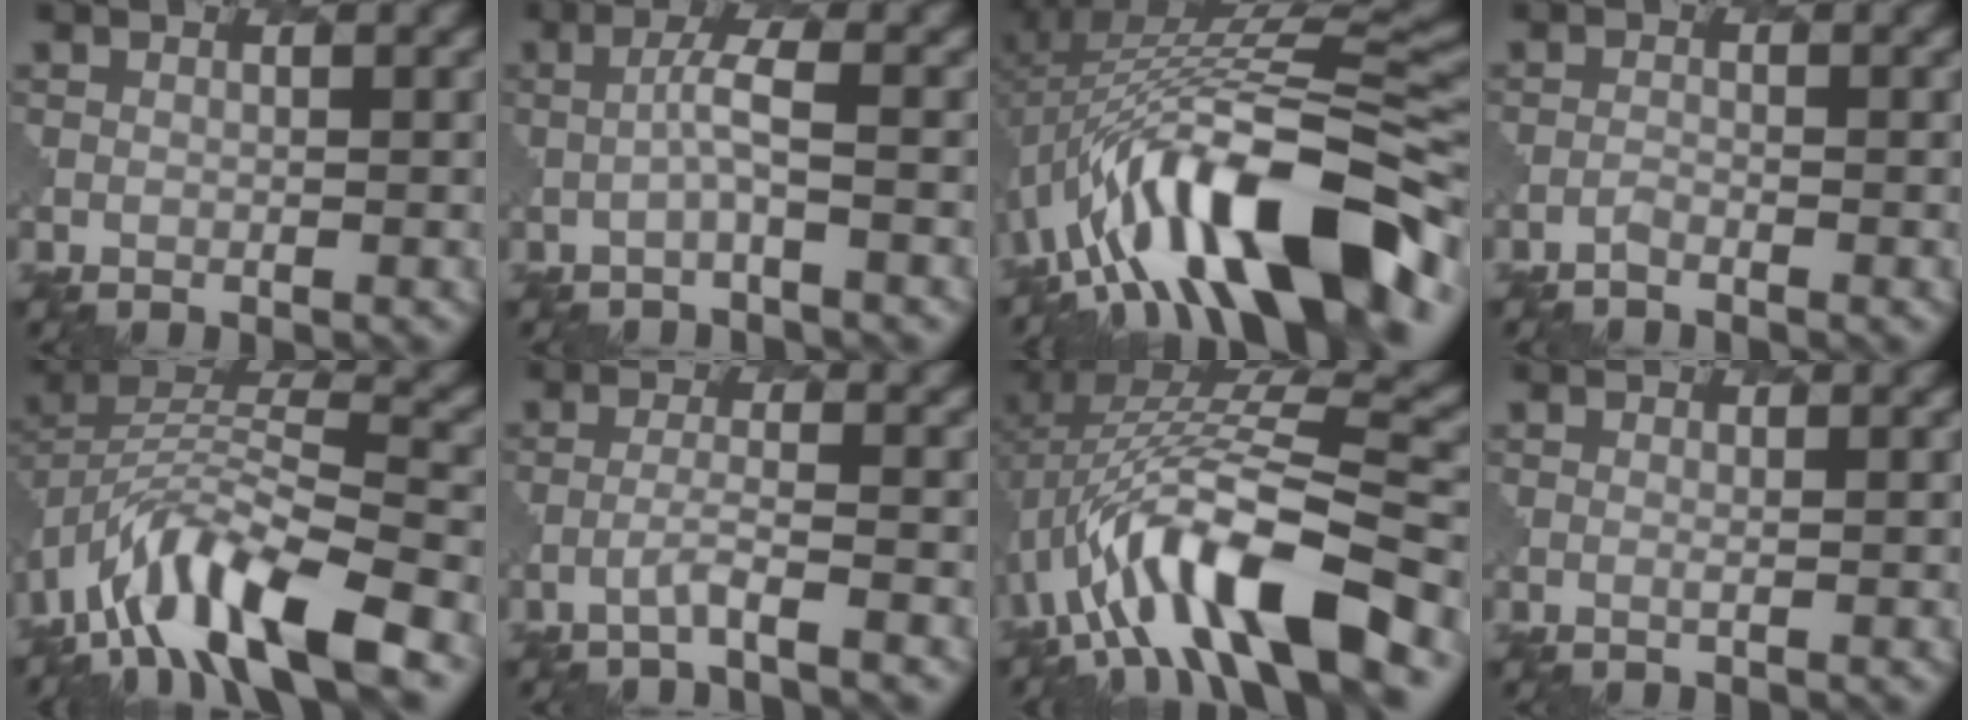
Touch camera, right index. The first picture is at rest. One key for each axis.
{"total": 2.2, "fx": -0.3, "fy": 0.2, "fz": 2.2, "tx": -0.043, "ty": 0.006, "tz": -0.009}
{"total": 14.5, "fx": -7.3, "fy": 4.9, "fz": 11.6, "tx": -0.183, "ty": 0.027, "tz": -0.111}
{"total": 0.7, "fx": -0.7, "fy": 0.1, "fz": -0.1, "tx": 0.003, "ty": -0.002, "tz": -0.017}
{"total": 11.1, "fx": -6.9, "fy": 3.7, "fz": 7.8, "tx": -0.135, "ty": 0.005, "tz": -0.134}
{"total": 2.1, "fx": -1.3, "fy": 0.0, "fz": 1.7, "tx": -0.028, "ty": 0.006, "tz": -0.034}
{"total": 11.8, "fx": -4.5, "fy": 4.2, "fz": 10.1, "tx": -0.173, "ty": 0.007, "tz": -0.075}
{"total": 0.6, "fx": 0.2, "fy": 0.3, "fz": 0.5, "tx": -0.006, "ty": -0.002, "tz": 0.001}